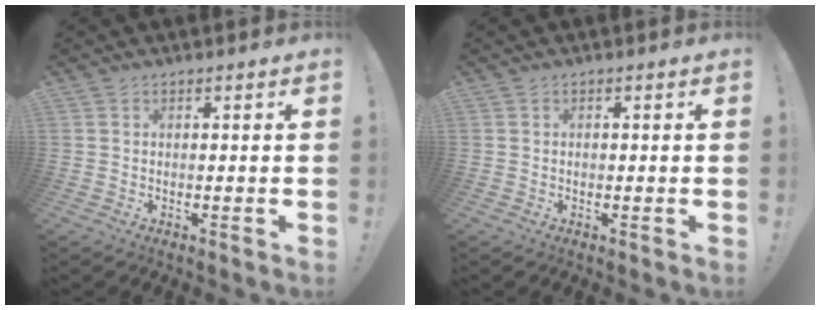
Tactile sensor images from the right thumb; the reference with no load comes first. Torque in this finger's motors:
{"motor_torque": [0.15, 0.02, 0.17, -0.10, 0.07]}